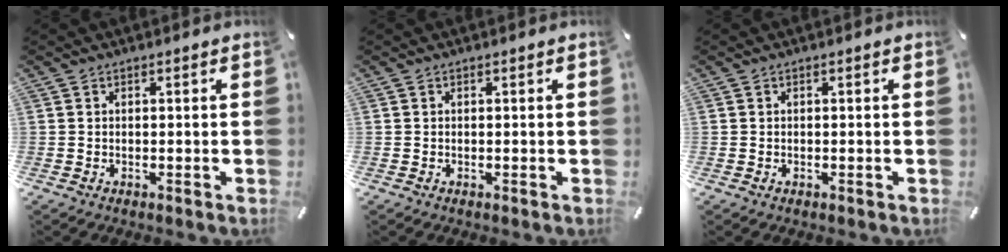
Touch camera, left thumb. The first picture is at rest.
{"total": 0.0}
{"total": 0.0}